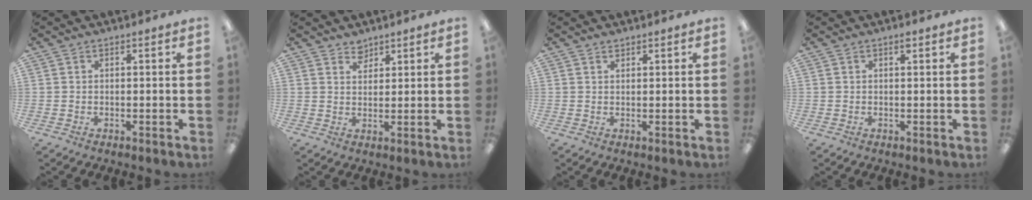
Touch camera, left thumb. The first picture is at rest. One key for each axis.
{"total": 3.3, "fx": 2.8, "fy": 1.6, "fz": 0.4, "tx": 0.003, "ty": -0.017, "tz": 0.053}
{"total": 1.0, "fx": 1.0, "fy": 0.3, "fz": 0.1, "tx": -0.002, "ty": 0.000, "tz": 0.018}
{"total": 1.1, "fx": 0.7, "fy": 0.3, "fz": 0.7, "tx": -0.009, "ty": -0.003, "tz": 0.011}